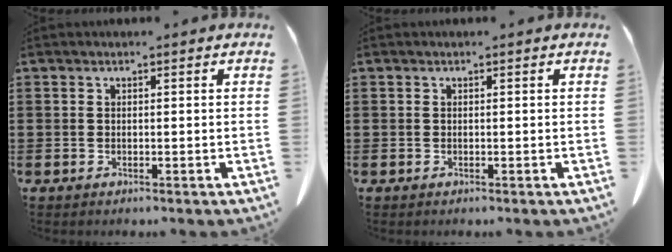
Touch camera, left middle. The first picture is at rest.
{"total": 0.0}